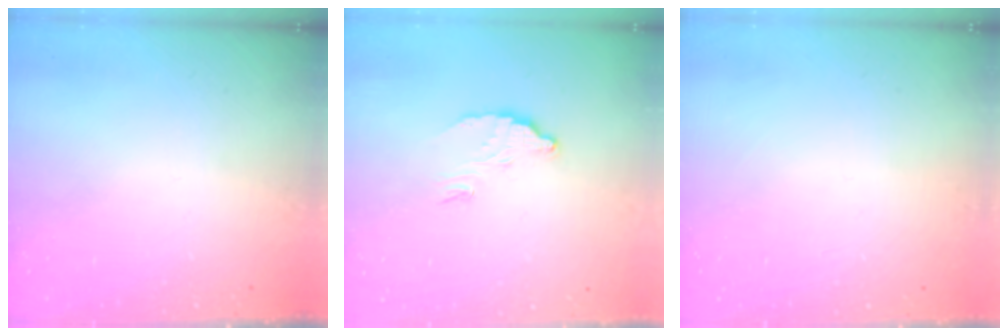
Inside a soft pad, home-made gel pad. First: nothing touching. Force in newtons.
{"total": 6.3, "press": 6.3, "slide": 0.2}
{"total": 2.3, "press": 2.3, "slide": 0.1}